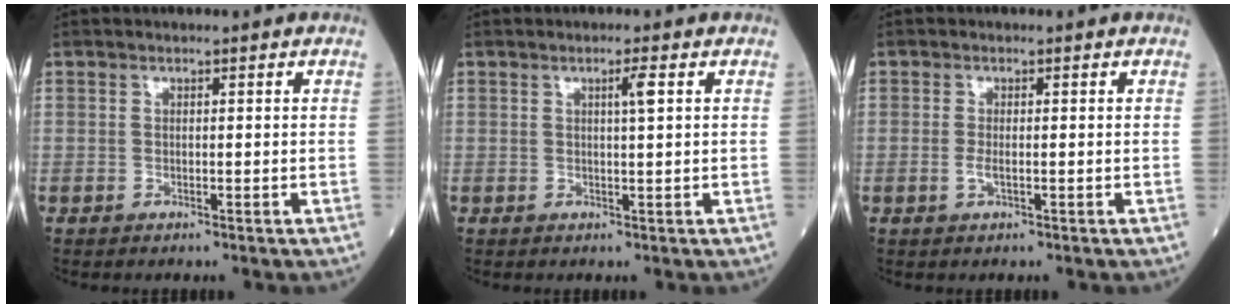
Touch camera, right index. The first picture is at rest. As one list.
[{"total": 2.0, "force": [0.7, -0.2, 1.9], "torque": [-0.032, -0.001, 0.011]}, {"total": 1.2, "force": [-0.2, 0.3, 1.1], "torque": [-0.020, -0.001, -0.005]}]